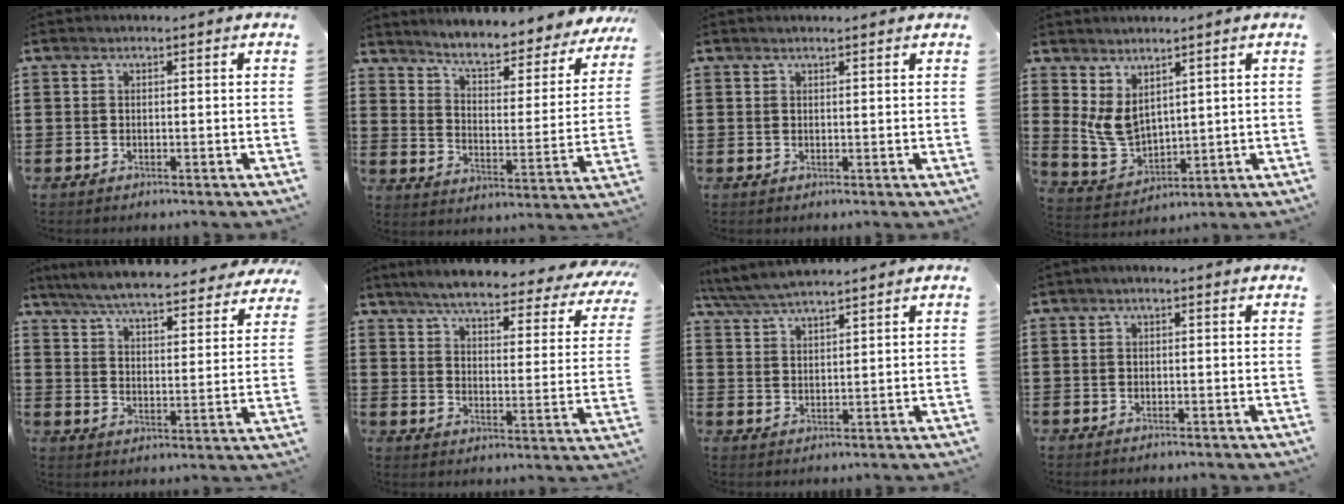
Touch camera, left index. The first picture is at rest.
{"total": 5.3, "force": [4.8, 0.2, 2.2], "torque": [-0.063, -0.038, 0.073]}
{"total": 0.9, "force": [0.8, 0.0, 0.4], "torque": [-0.008, 0.000, 0.015]}
{"total": 5.8, "force": [3.1, 3.9, 3.1], "torque": [-0.087, -0.005, 0.060]}
{"total": 6.7, "force": [6.4, -0.1, 2.1], "torque": [-0.071, -0.044, 0.110]}
{"total": 6.0, "force": [5.4, 0.4, 2.6], "torque": [-0.069, -0.040, 0.088]}
{"total": 4.6, "force": [4.2, 0.7, 1.7], "torque": [-0.047, -0.011, 0.077]}
{"total": 0.6, "force": [-0.3, 0.2, 0.5], "torque": [-0.010, -0.002, -0.005]}